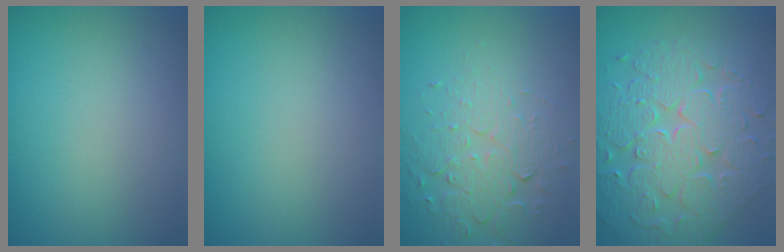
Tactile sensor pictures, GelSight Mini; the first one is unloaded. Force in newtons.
{"total": 0.0}
{"total": 5.5, "press": 3.7, "slide": 4.1}
{"total": 9.3, "press": 6.8, "slide": 6.2}